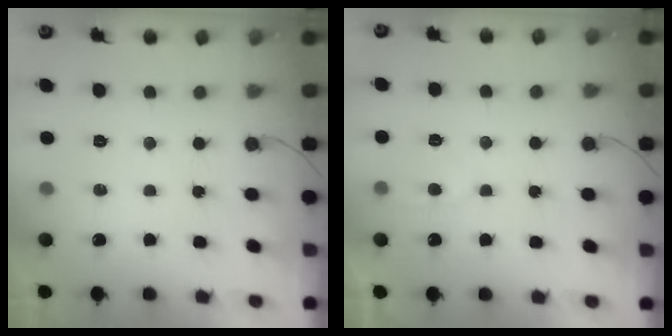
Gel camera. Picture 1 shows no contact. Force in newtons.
{"total": 4.7, "press": 4.7, "slide": 0.4}